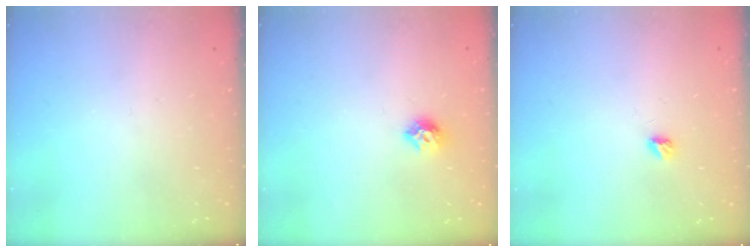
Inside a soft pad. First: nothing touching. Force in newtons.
{"total": 8.2, "press": 8.2, "slide": 0.3}
{"total": 3.3, "press": 3.3, "slide": 0.4}